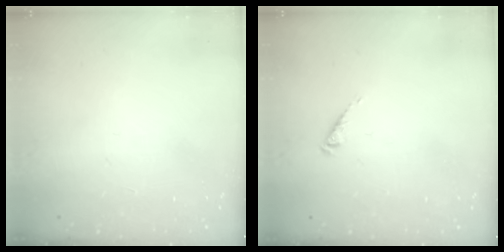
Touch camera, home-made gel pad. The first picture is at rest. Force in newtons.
{"total": 1.1, "press": 1.0, "slide": 0.2}